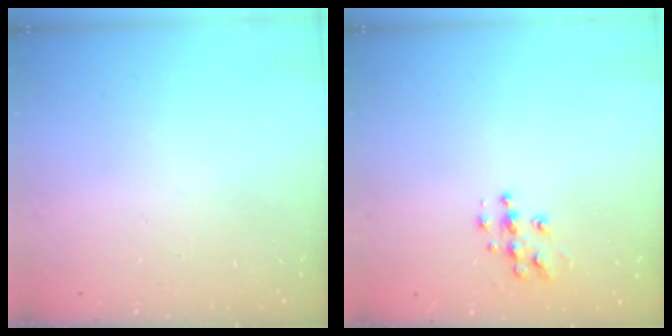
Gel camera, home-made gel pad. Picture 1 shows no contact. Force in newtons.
{"total": 7.0, "press": 6.9, "slide": 0.3}